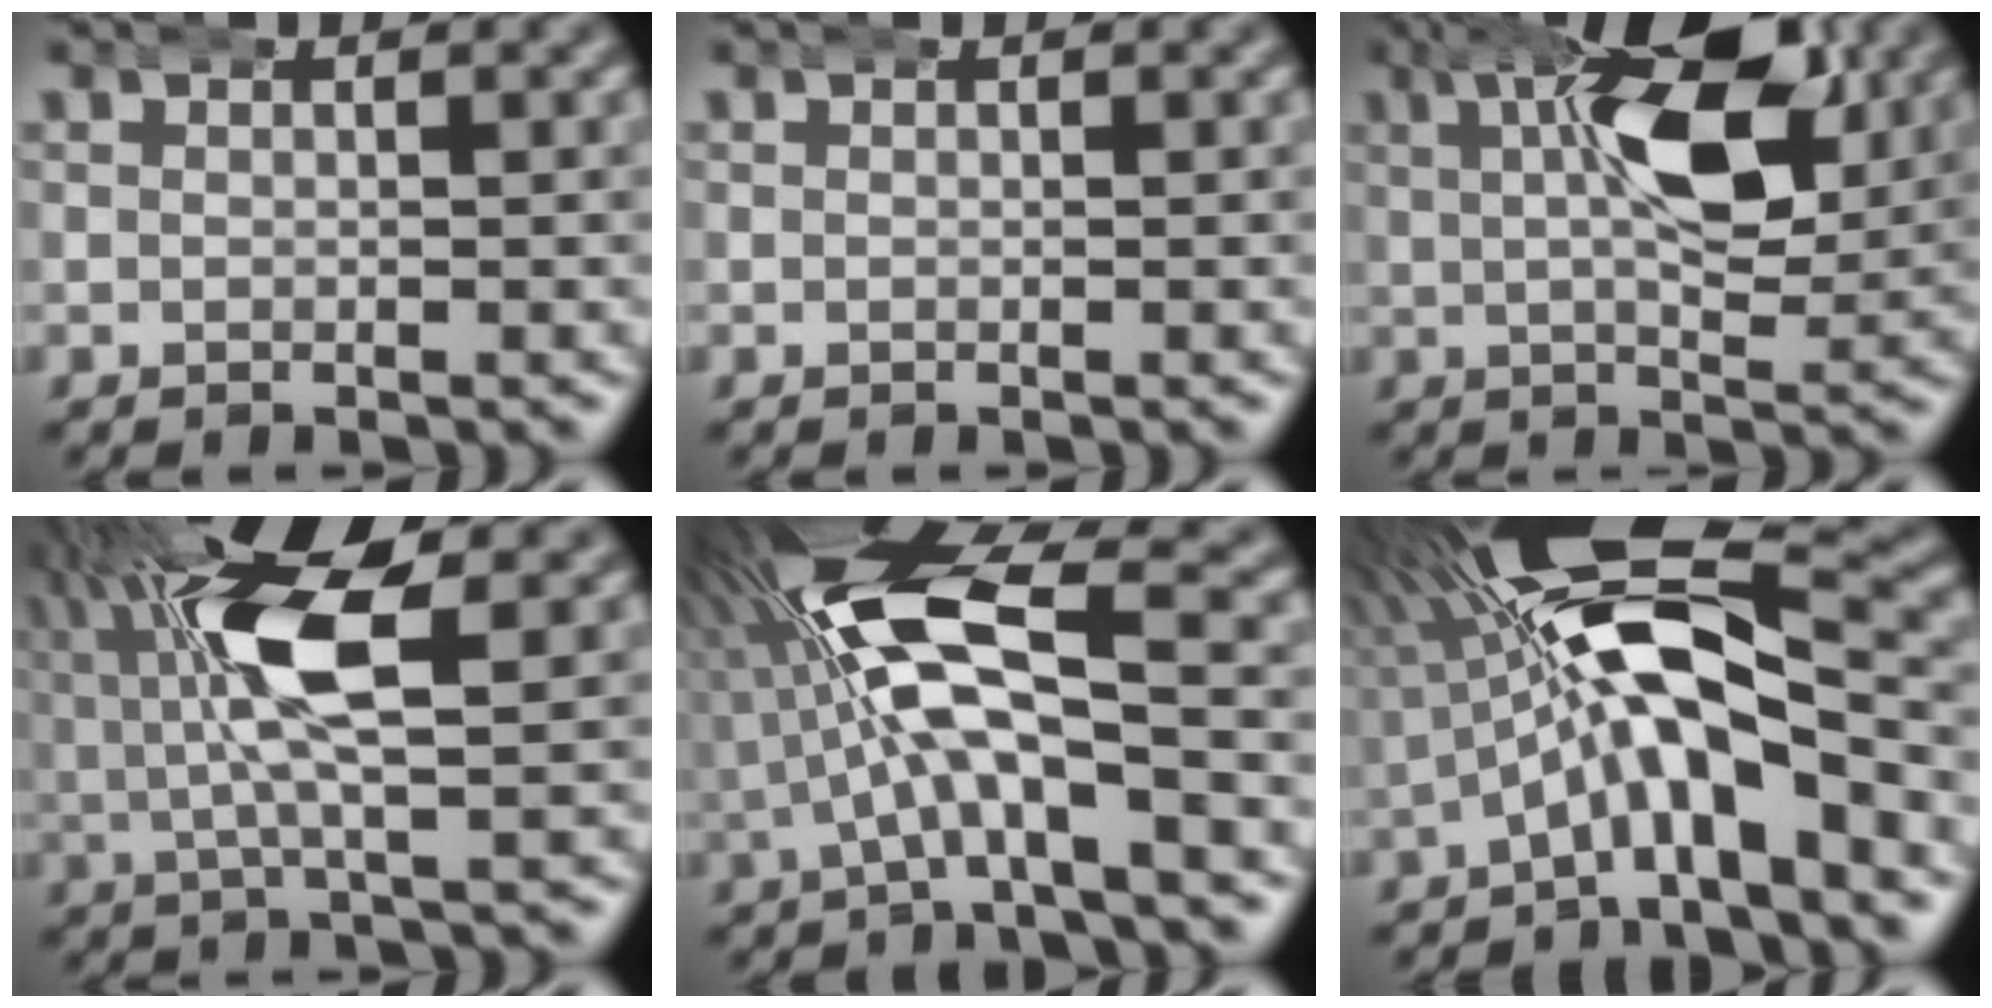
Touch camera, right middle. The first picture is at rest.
{"total": 0.0}
{"total": 9.4, "force": [3.4, 3.4, 8.0], "torque": [-0.129, 0.009, 0.047]}
{"total": 10.0, "force": [3.8, 2.8, 8.8], "torque": [-0.168, 0.014, 0.051]}
{"total": 10.7, "force": [2.1, 4.0, 9.7], "torque": [-0.193, 0.004, 0.031]}
{"total": 10.1, "force": [0.9, 4.1, 9.2], "torque": [-0.158, 0.009, 0.006]}